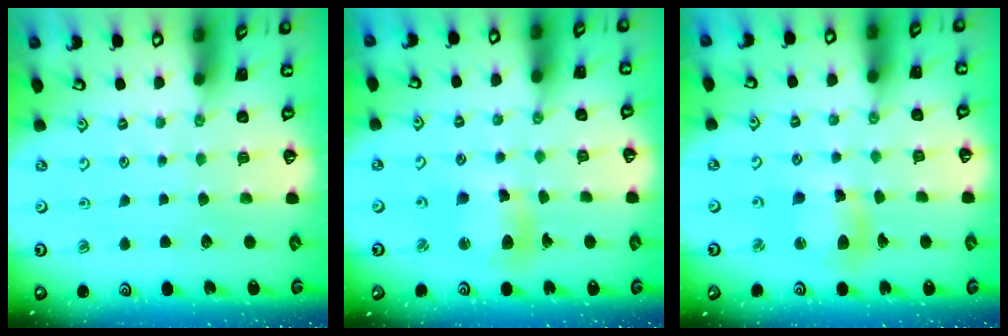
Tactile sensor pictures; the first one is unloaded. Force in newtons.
{"total": 10.8, "press": 10.8, "slide": 1.3}
{"total": 10.4, "press": 10.3, "slide": 1.2}